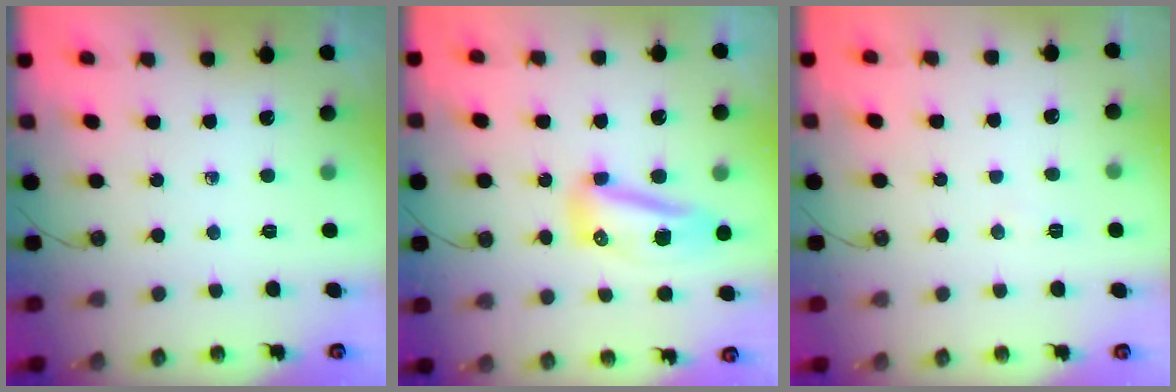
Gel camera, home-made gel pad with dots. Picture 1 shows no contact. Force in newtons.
{"total": 9.4, "press": 9.3, "slide": 1.1}
{"total": 3.9, "press": 3.8, "slide": 1.0}